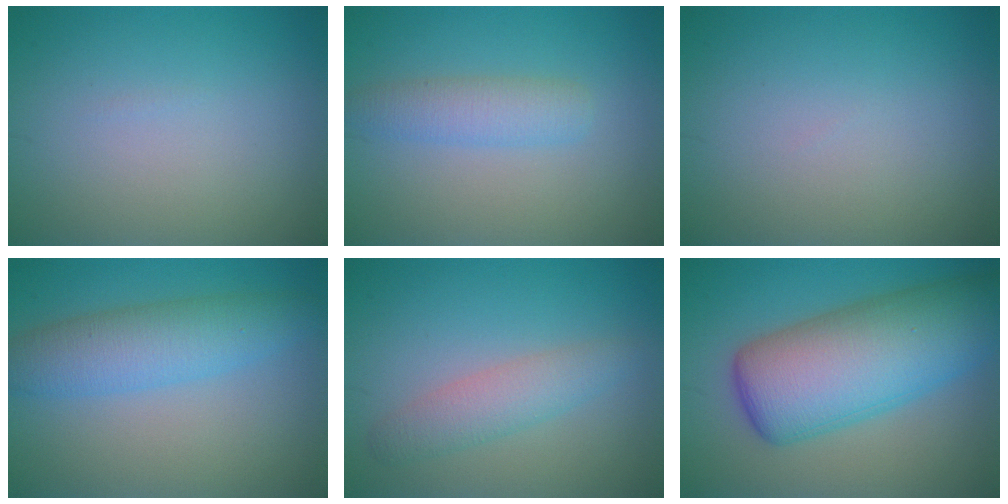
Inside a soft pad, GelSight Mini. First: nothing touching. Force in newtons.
{"total": 2.8, "press": 2.8, "slide": 0.1}
{"total": 0.0}
{"total": 5.0, "press": 5.0, "slide": 0.1}
{"total": 2.8, "press": 2.8, "slide": 0.0}
{"total": 11.3, "press": 11.2, "slide": 0.4}